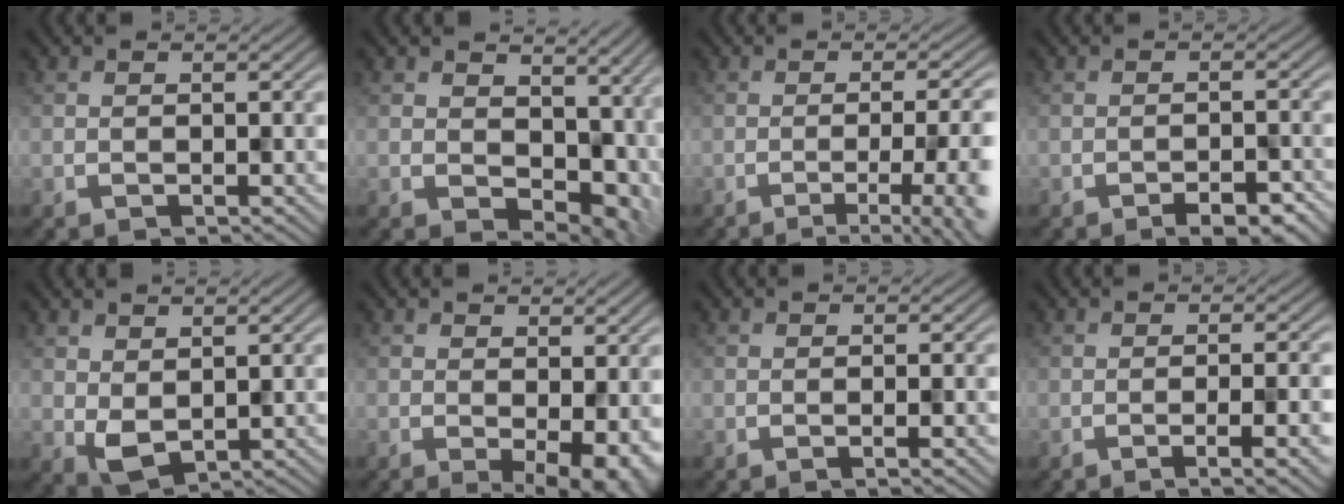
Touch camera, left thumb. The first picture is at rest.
{"total": 8.5, "force": [2.2, 6.0, 5.7], "torque": [-0.085, -0.023, 0.057]}
{"total": 9.5, "force": [-3.2, 3.1, 8.4], "torque": [-0.082, 0.000, -0.042]}
{"total": 2.9, "force": [-2.4, 0.8, 1.5], "torque": [-0.019, 0.008, -0.029]}
{"total": 2.5, "force": [0.7, 2.0, 1.3], "torque": [-0.036, -0.008, 0.024]}
{"total": 3.5, "force": [-0.3, 1.2, 3.3], "torque": [-0.045, -0.011, 0.007]}
{"total": 1.7, "force": [-0.5, 0.3, 1.7], "torque": [-0.018, 0.003, -0.008]}
{"total": 6.0, "force": [-2.5, 1.3, 5.3], "torque": [-0.067, 0.004, -0.027]}